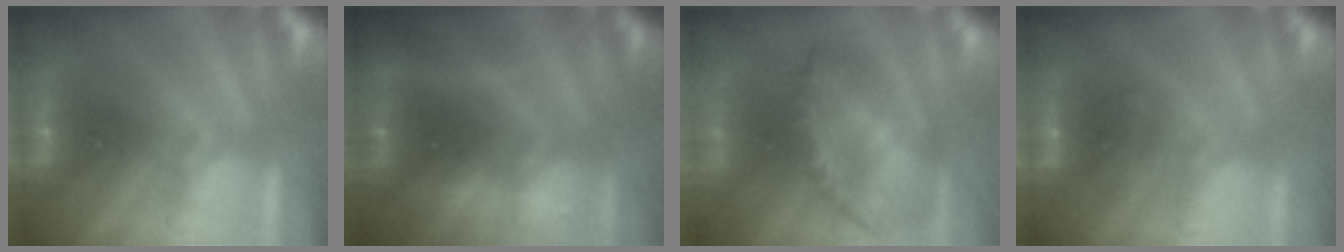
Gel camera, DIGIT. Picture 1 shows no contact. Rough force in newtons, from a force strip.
{"total": 5.7}
{"total": 5.9}
{"total": 2.3}